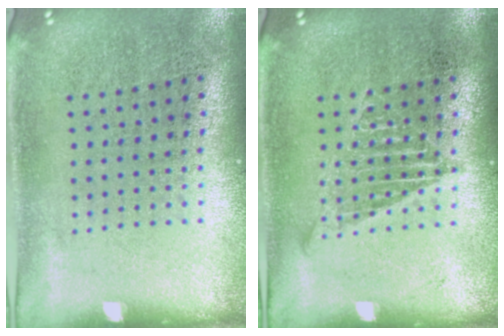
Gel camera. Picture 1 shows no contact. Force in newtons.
{"total": 1.4, "press": 1.4, "slide": 0.2}